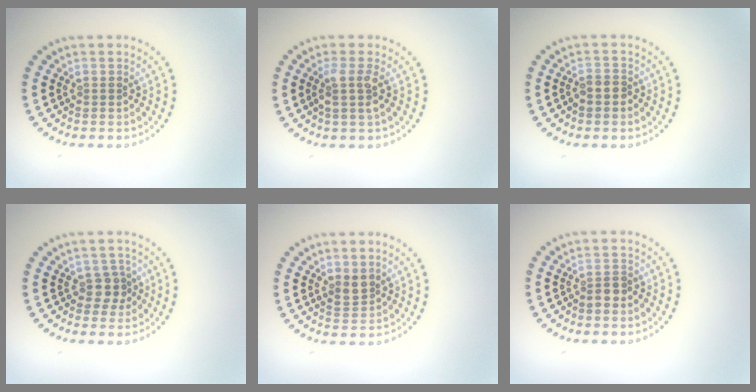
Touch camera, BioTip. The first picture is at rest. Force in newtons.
{"total": 2.1, "press": 1.6, "slide": 1.2}
{"total": 1.6, "press": 1.5, "slide": 0.6}
{"total": 1.7, "press": 1.4, "slide": 0.9}
{"total": 1.7, "press": 1.4, "slide": 1.0}
{"total": 1.5, "press": 1.3, "slide": 0.7}